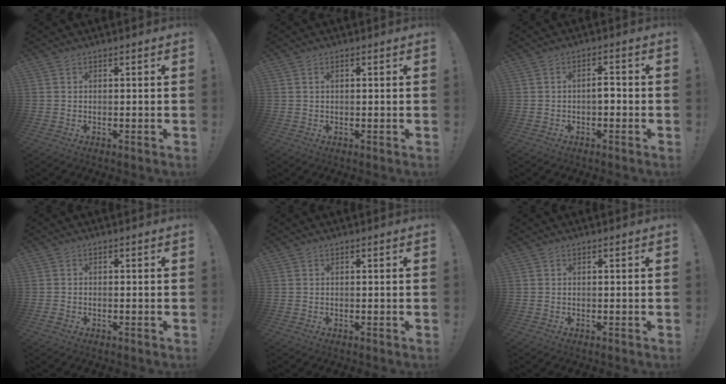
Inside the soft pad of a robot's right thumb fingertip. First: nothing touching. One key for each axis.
{"total": 1.0, "fx": 0.3, "fy": 0.3, "fz": 0.9, "tx": -0.019, "ty": 0.004, "tz": 0.005}
{"total": 3.3, "fx": -1.0, "fy": 1.5, "fz": 2.7, "tx": -0.039, "ty": 0.003, "tz": -0.021}
{"total": 1.3, "fx": -0.8, "fy": 0.7, "fz": 0.7, "tx": -0.011, "ty": 0.004, "tz": -0.014}
{"total": 0.0}
{"total": 0.0}